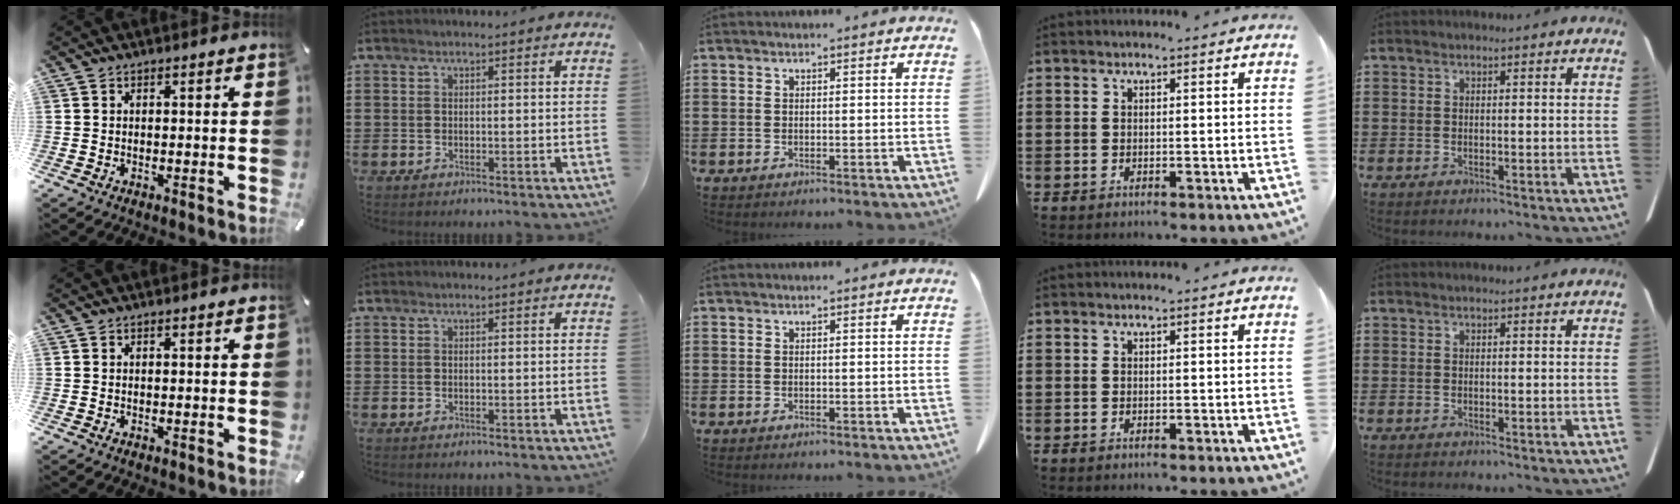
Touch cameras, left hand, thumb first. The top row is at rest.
{}